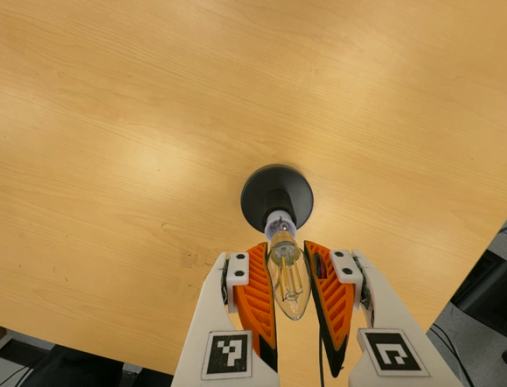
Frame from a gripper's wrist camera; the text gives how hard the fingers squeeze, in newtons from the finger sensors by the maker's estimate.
{"total": 19.5, "left": 19.8, "right": 19.2}